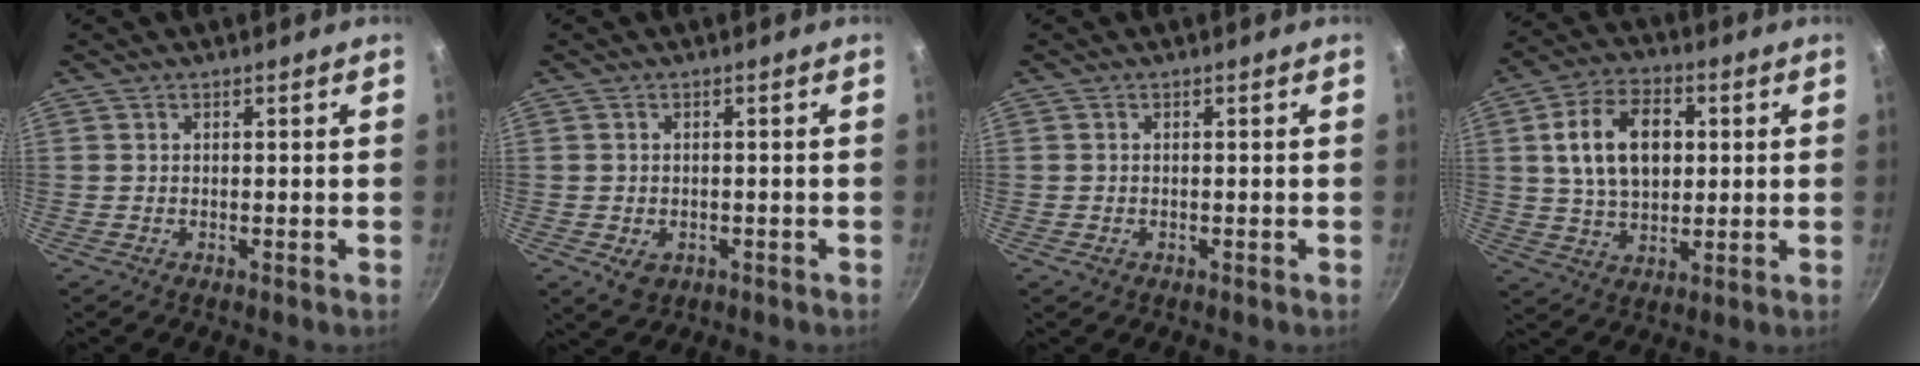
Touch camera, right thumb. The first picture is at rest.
{"total": 3.5, "force": [-1.0, 2.7, 2.0], "torque": [-0.028, 0.000, -0.005]}
{"total": 0.9, "force": [-0.4, 0.7, 0.4], "torque": [-0.007, -0.002, -0.005]}
{"total": 14.0, "force": [2.7, 9.2, 10.2], "torque": [-0.154, 0.005, 0.043]}